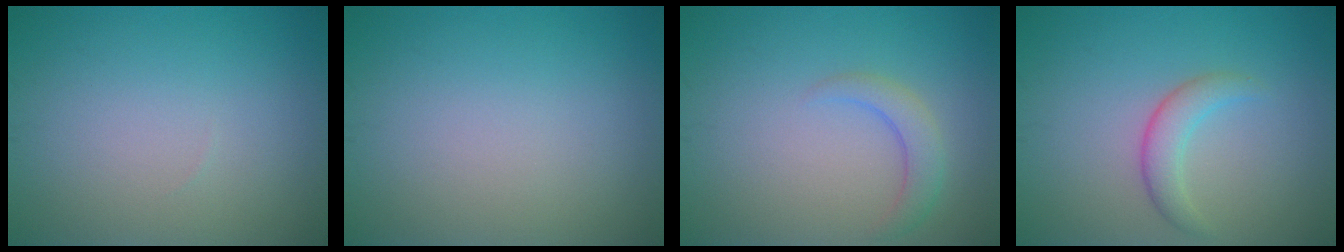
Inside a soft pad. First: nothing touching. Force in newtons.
{"total": 0.0}
{"total": 2.2, "press": 2.2, "slide": 0.3}
{"total": 2.4, "press": 2.4, "slide": 0.1}